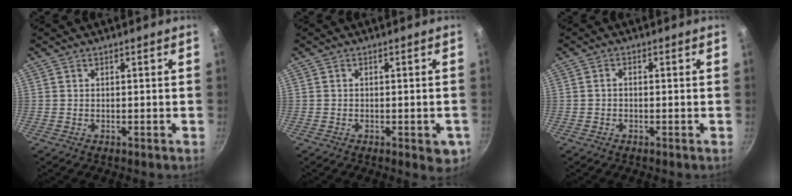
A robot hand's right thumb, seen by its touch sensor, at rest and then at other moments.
{"total": 4.7, "force": [-1.7, 2.1, 3.9], "torque": [-0.034, 0.002, -0.021]}
{"total": 1.1, "force": [-0.4, 0.8, 0.8], "torque": [-0.016, 0.011, -0.007]}